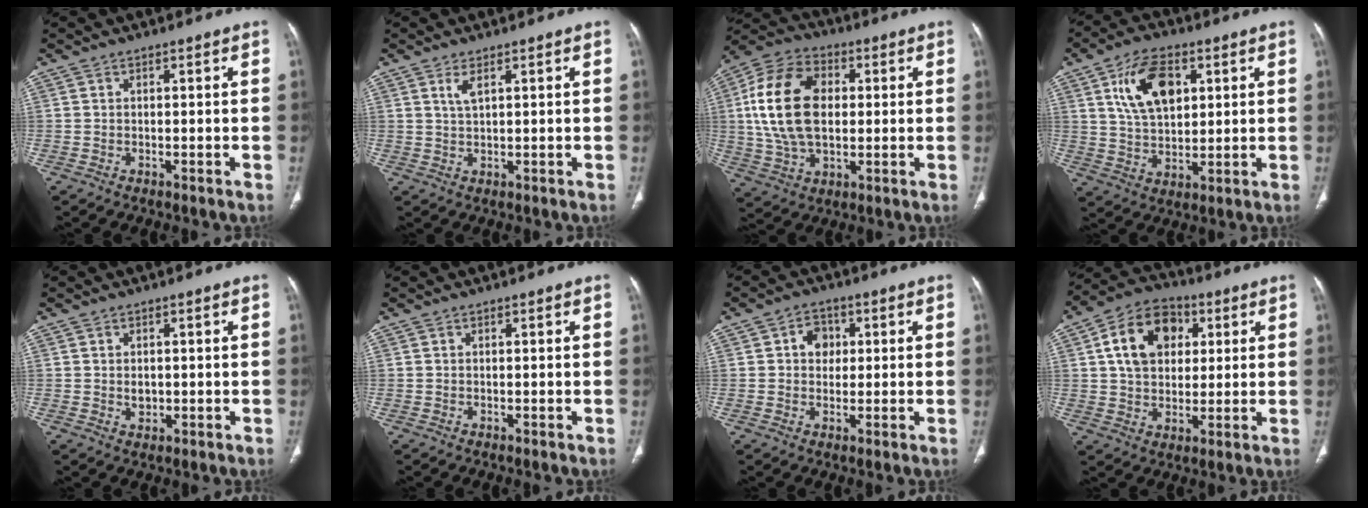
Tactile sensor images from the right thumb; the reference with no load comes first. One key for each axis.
{"total": 2.4, "fx": 1.2, "fy": 0.7, "fz": 1.9, "tx": -0.045, "ty": -0.005, "tz": 0.031}
{"total": 18.4, "fx": 2.1, "fy": 11.9, "fz": 13.9, "tx": -0.254, "ty": 0.015, "tz": 0.039}
{"total": 12.6, "fx": 4.4, "fy": 7.4, "fz": 9.2, "tx": -0.143, "ty": -0.009, "tz": 0.085}
{"total": 2.0, "fx": 0.0, "fy": 1.6, "fz": 1.2, "tx": -0.011, "ty": 0.000, "tz": 0.005}
{"total": 0.0}
{"total": 4.8, "fx": 1.0, "fy": 4.0, "fz": 2.5, "tx": -0.010, "ty": 0.003, "tz": 0.012}
{"total": 14.2, "fx": 4.0, "fy": 10.3, "fz": 9.0, "tx": -0.125, "ty": 0.006, "tz": 0.060}